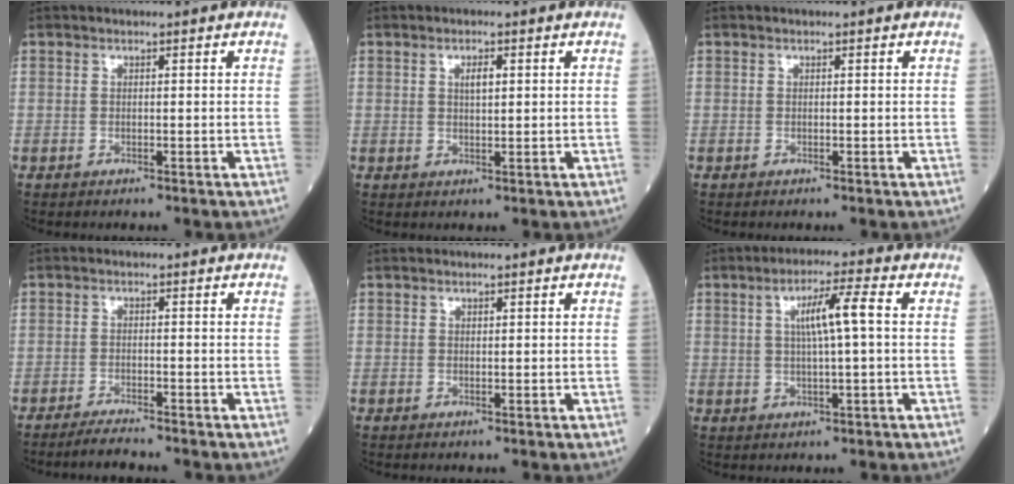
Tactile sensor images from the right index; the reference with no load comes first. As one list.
[{"total": 2.0, "force": [0.7, 0.6, 1.8], "torque": [-0.031, 0.000, 0.011]}, {"total": 0.0}, {"total": 3.1, "force": [-3.0, -0.3, 0.9], "torque": [-0.022, -0.011, -0.054]}, {"total": 0.0}, {"total": 6.4, "force": [1.2, 0.1, 6.3], "torque": [-0.110, 0.008, 0.019]}]